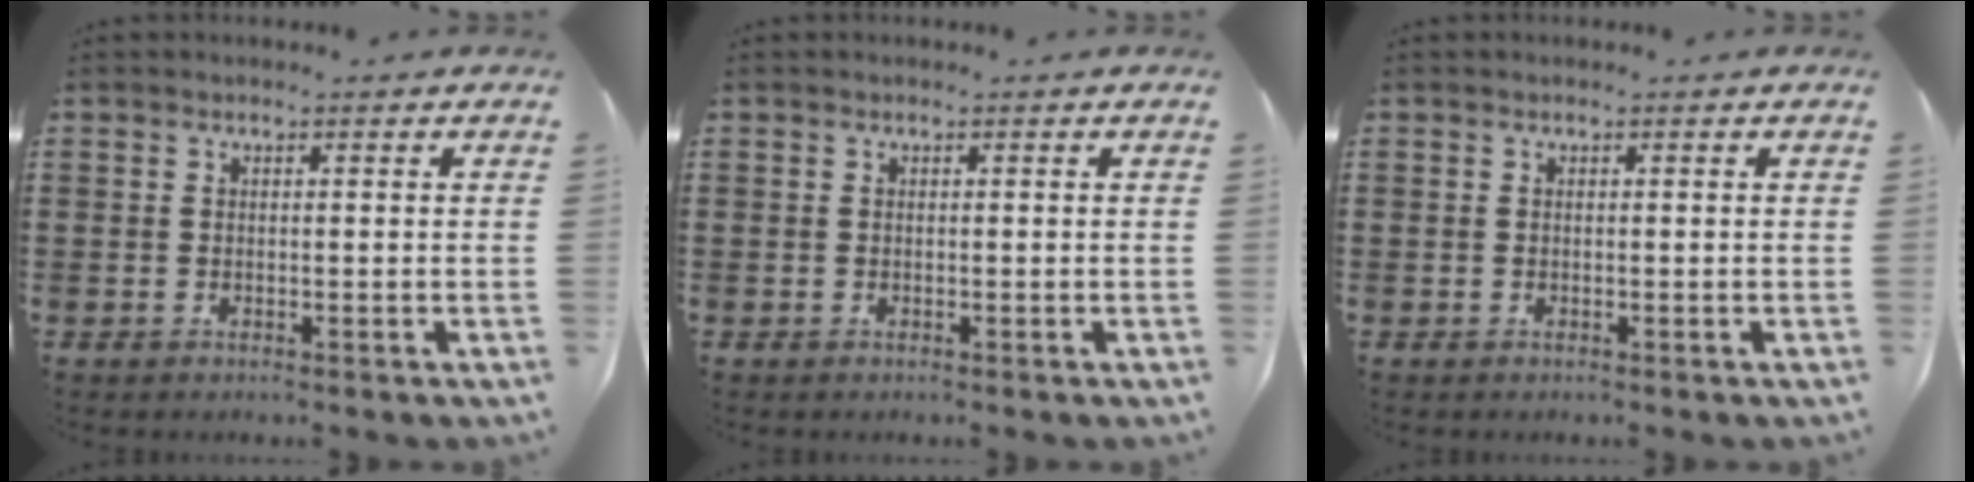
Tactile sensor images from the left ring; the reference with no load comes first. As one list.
[{"total": 0.0}, {"total": 0.0}]